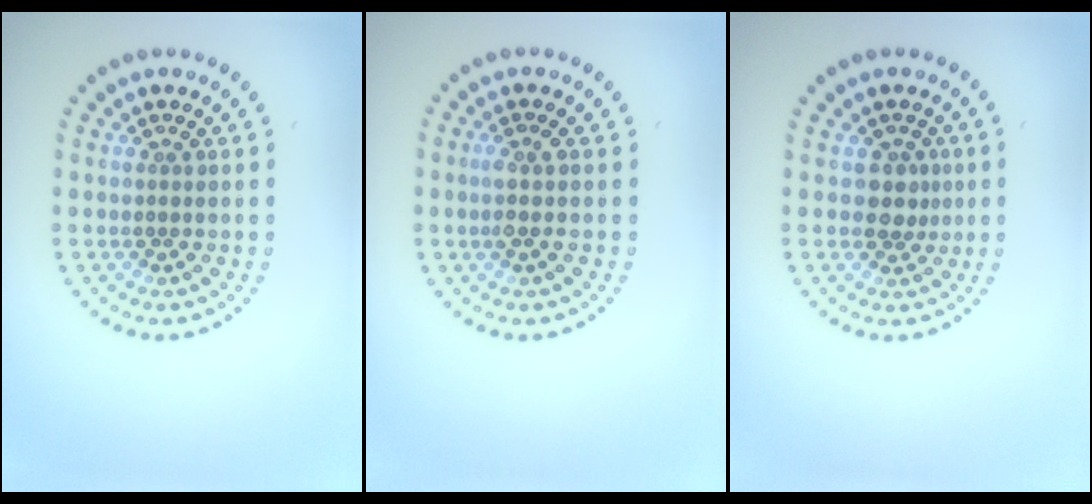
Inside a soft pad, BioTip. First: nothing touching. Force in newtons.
{"total": 1.2, "press": 0.9, "slide": 0.8}
{"total": 2.0, "press": 1.8, "slide": 0.9}